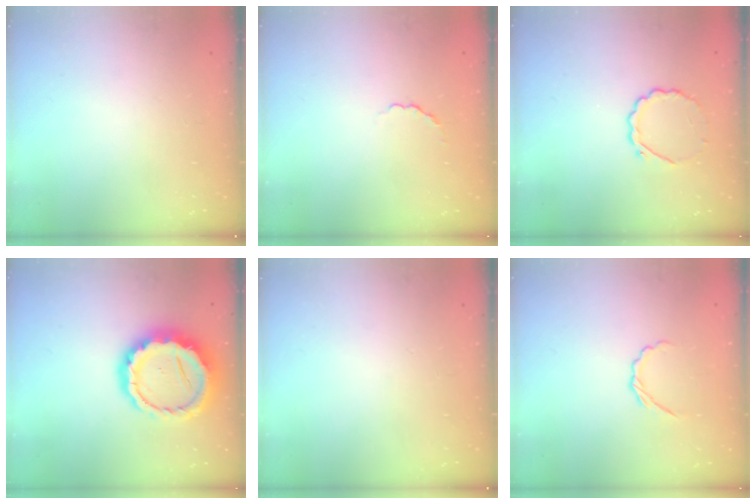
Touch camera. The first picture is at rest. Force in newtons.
{"total": 2.5, "press": 2.3, "slide": 0.9}
{"total": 5.2, "press": 5.0, "slide": 1.4}
{"total": 15.5, "press": 15.2, "slide": 2.7}
{"total": 0.0}
{"total": 3.0, "press": 2.9, "slide": 0.9}